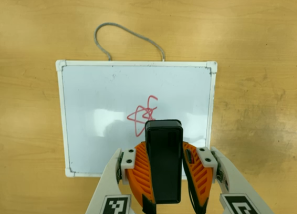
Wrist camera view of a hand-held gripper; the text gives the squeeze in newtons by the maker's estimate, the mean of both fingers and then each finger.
{"total": 7.0, "left": 5.5, "right": 8.5}